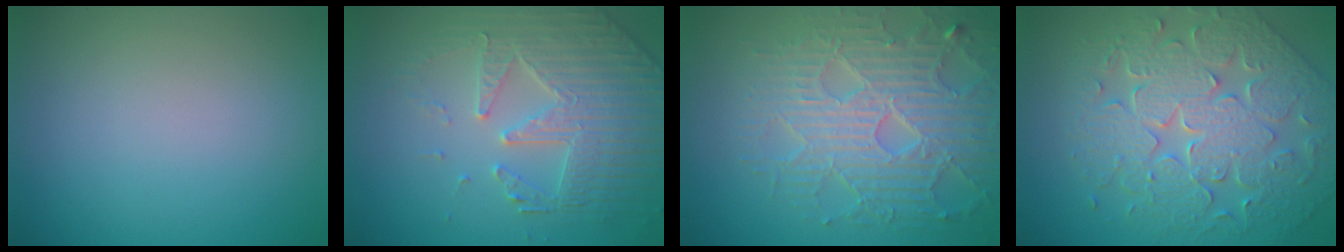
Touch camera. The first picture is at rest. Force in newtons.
{"total": 4.6, "press": 4.4, "slide": 1.4}
{"total": 6.9, "press": 5.5, "slide": 4.0}
{"total": 6.8, "press": 6.0, "slide": 3.2}